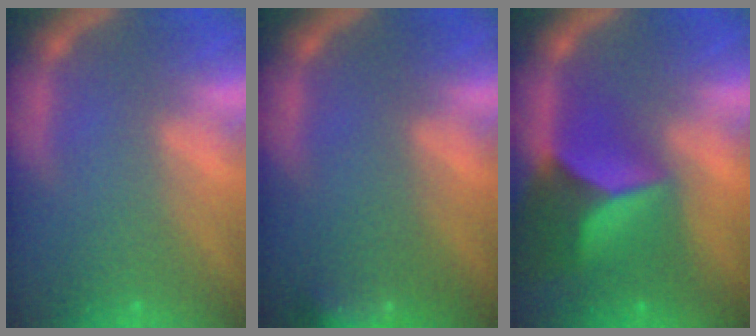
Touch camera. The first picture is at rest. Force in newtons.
{"total": 4.4}
{"total": 9.5}